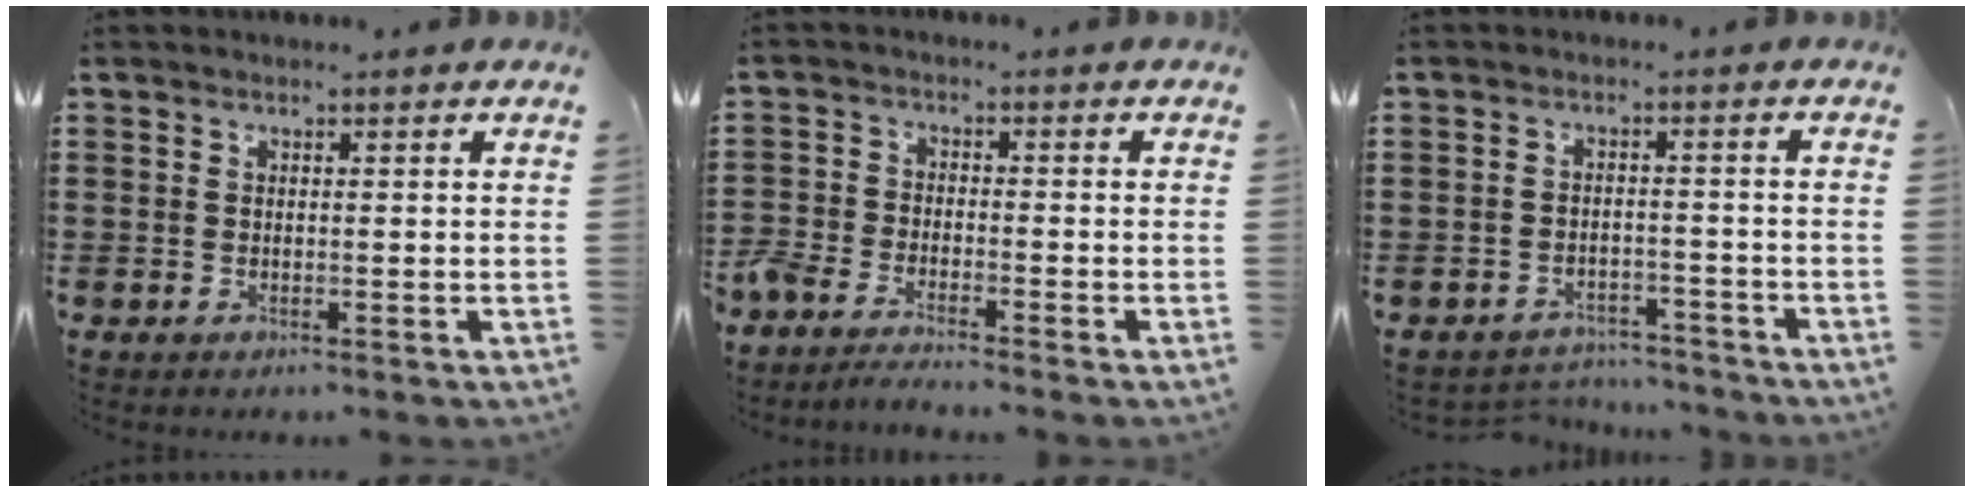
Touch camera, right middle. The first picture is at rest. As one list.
[{"total": 3.2, "force": [-3.2, 0.3, 0.4], "torque": [-0.026, -0.002, -0.071]}, {"total": 3.3, "force": [-3.2, 0.5, -0.2], "torque": [-0.006, -0.003, -0.069]}]